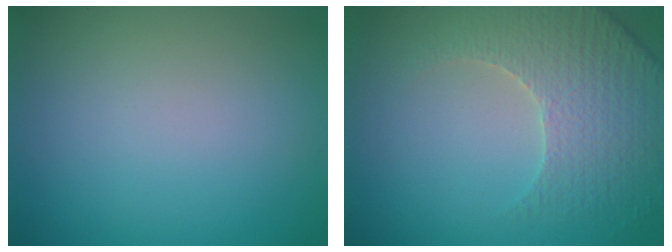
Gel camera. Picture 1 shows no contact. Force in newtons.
{"total": 4.6, "press": 4.2, "slide": 2.1}